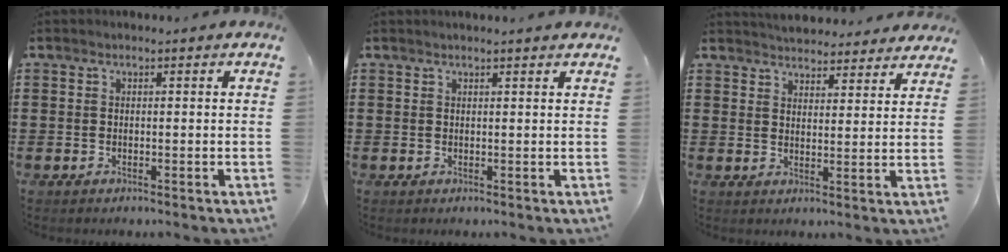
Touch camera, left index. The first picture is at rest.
{"total": 0.9, "force": [0.8, -0.1, 0.5], "torque": [-0.010, -0.002, 0.015]}
{"total": 4.0, "force": [4.0, 0.4, 0.1], "torque": [-0.016, -0.019, 0.072]}